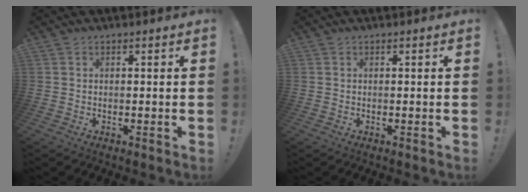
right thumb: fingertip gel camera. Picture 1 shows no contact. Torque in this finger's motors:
{"motor_torque": [-0.02, 0.02, 0.00, 0.00, 0.00]}